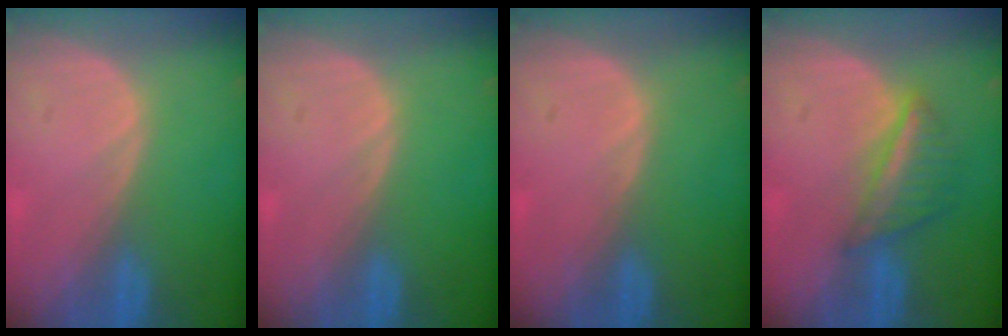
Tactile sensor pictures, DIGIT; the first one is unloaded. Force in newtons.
{"total": 0.0}
{"total": 0.0}
{"total": 5.3, "press": 5.2, "slide": 1.1}